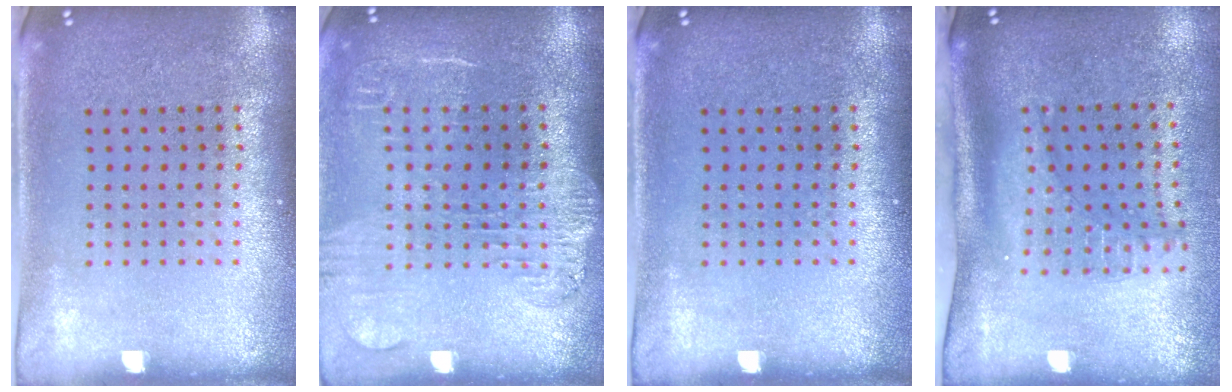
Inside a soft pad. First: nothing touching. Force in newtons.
{"total": 1.8, "press": 1.5, "slide": 1.0}
{"total": 0.0}
{"total": 2.2, "press": 1.6, "slide": 1.5}